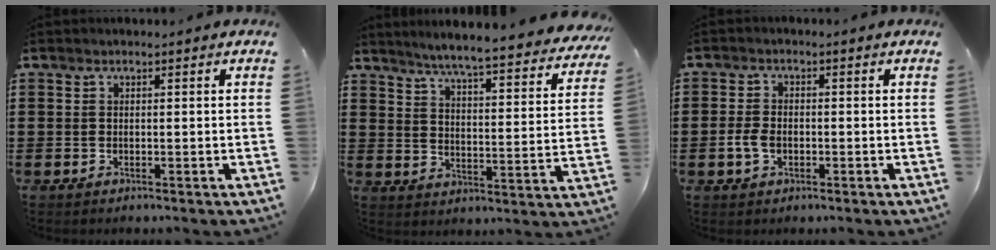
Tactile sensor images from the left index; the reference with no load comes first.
{"total": 5.2, "force": [4.8, -0.6, 2.0], "torque": [-0.063, -0.043, 0.075]}
{"total": 3.3, "force": [-0.9, 2.0, 2.4], "torque": [-0.067, -0.005, -0.022]}